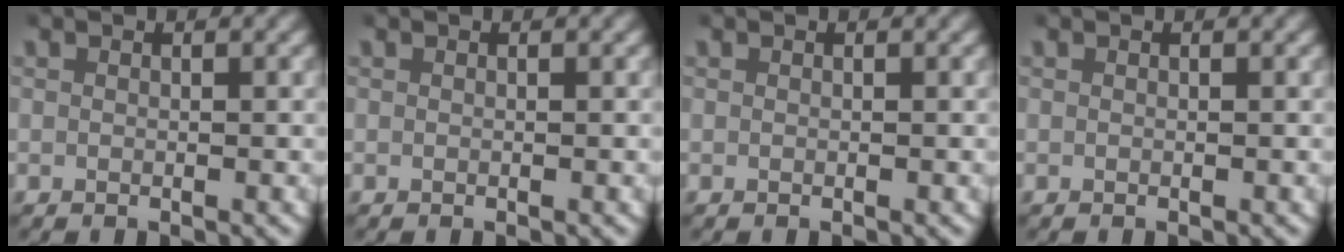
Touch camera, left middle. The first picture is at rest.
{"total": 0.0}
{"total": 0.0}
{"total": 0.0}